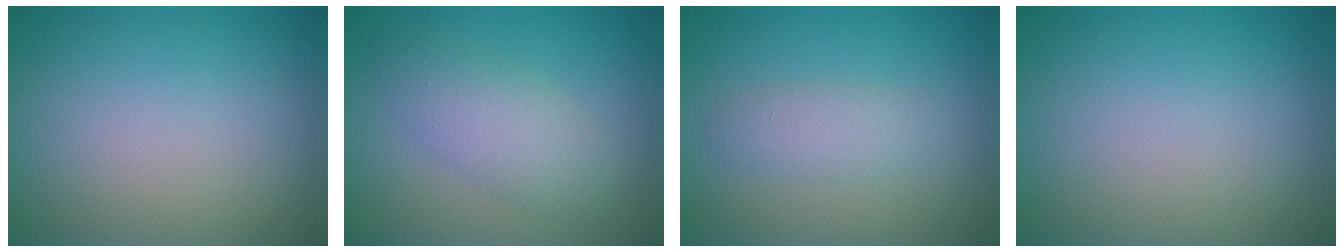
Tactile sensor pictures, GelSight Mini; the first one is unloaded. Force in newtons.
{"total": 3.8, "press": 3.8, "slide": 0.1}
{"total": 2.0, "press": 2.0, "slide": 0.1}
{"total": 0.0}